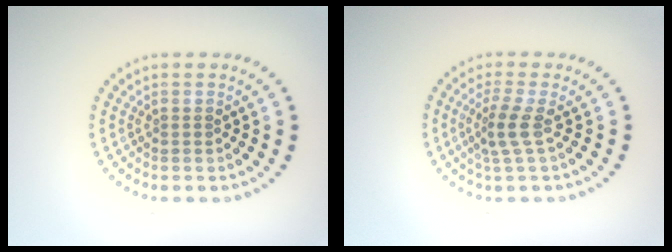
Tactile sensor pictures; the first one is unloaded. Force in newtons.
{"total": 2.3, "press": 1.8, "slide": 1.5}